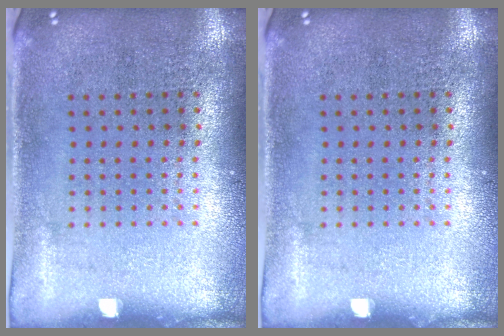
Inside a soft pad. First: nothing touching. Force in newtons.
{"total": 0.0}